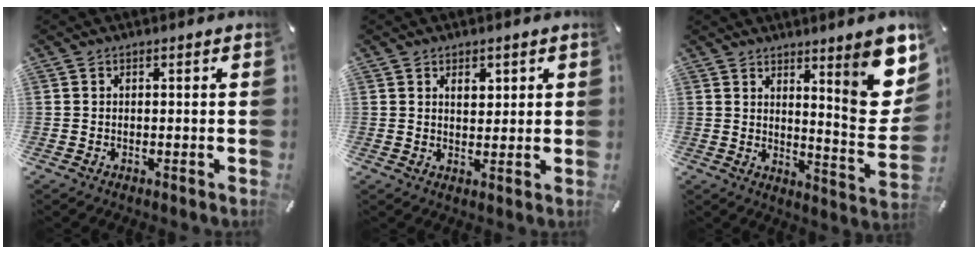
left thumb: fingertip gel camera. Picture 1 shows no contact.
{"total": 3.0, "force": [1.5, 2.0, 1.6], "torque": [-0.002, -0.010, 0.020]}
{"total": 13.1, "force": [7.4, 3.0, 10.3], "torque": [-0.124, -0.076, 0.122]}